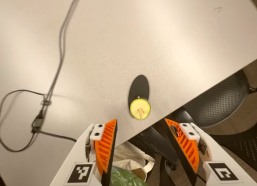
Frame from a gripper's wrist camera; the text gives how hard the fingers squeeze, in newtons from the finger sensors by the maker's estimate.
{"total": 0.0}